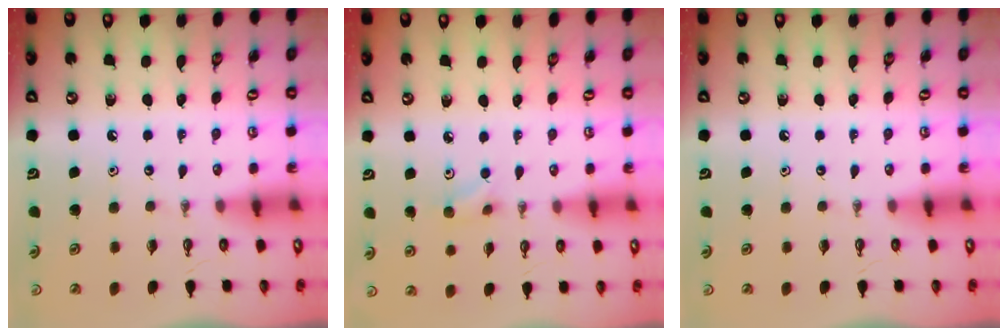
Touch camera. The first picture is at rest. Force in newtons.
{"total": 5.0, "press": 4.9, "slide": 0.8}
{"total": 0.0}